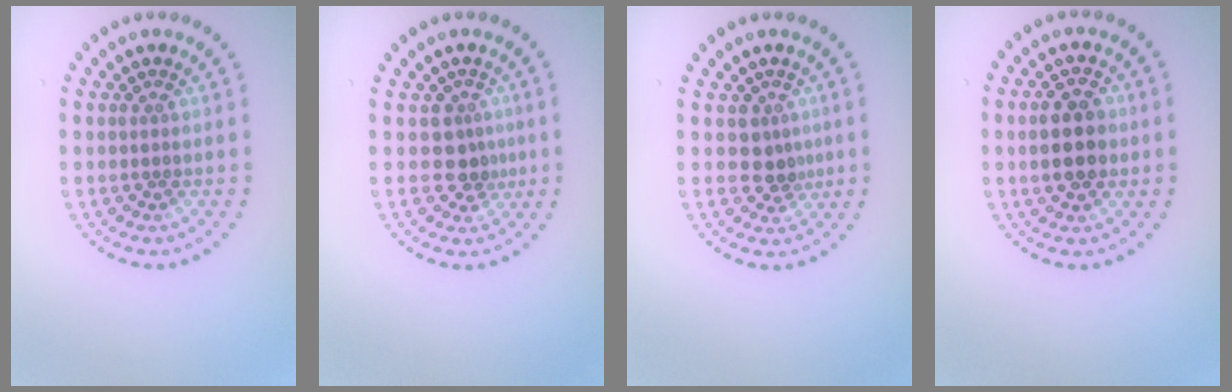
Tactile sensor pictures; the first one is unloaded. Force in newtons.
{"total": 2.4, "press": 1.9, "slide": 1.5}
{"total": 2.2, "press": 1.7, "slide": 1.4}
{"total": 4.7, "press": 4.7, "slide": 0.3}